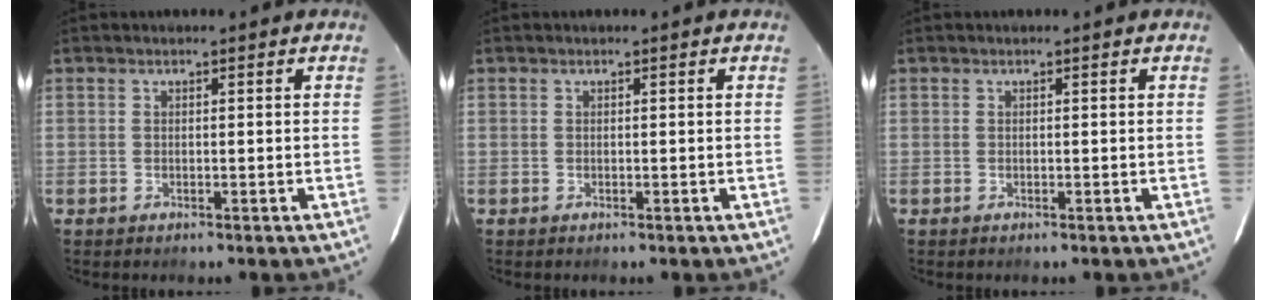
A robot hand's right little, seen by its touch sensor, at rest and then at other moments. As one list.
[{"total": 0.0}, {"total": 0.0}]